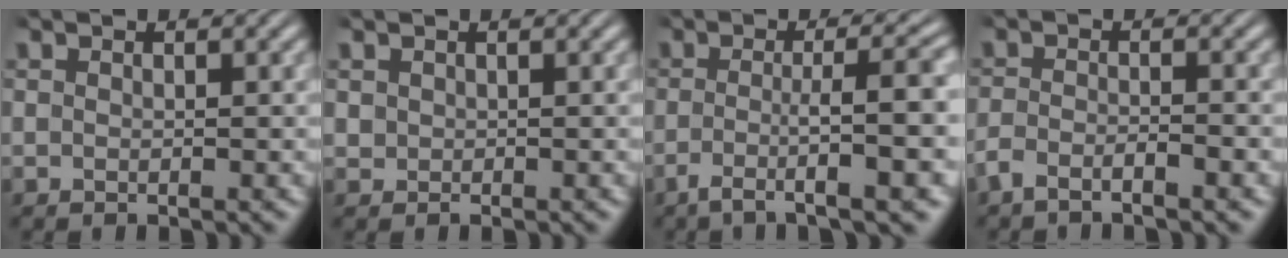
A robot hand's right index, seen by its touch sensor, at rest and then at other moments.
{"total": 1.0, "force": [0.2, 1.0, 0.0], "torque": [-0.004, -0.009, 0.012]}
{"total": 6.0, "force": [-2.9, 0.7, 5.2], "torque": [-0.077, -0.015, -0.035]}
{"total": 2.4, "force": [-2.1, 0.8, 0.9], "torque": [-0.020, -0.010, -0.037]}